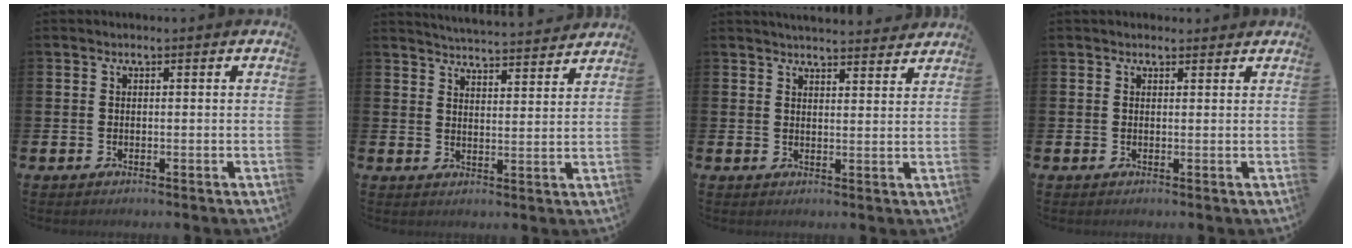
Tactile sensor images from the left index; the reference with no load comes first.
{"total": 5.0, "force": [5.0, 0.0, 0.1], "torque": [-0.012, -0.040, 0.088]}
{"total": 4.0, "force": [4.0, 0.2, 0.2], "torque": [0.000, -0.026, 0.071]}
{"total": 1.2, "force": [1.0, 0.6, 0.1], "torque": [0.006, 0.004, 0.017]}